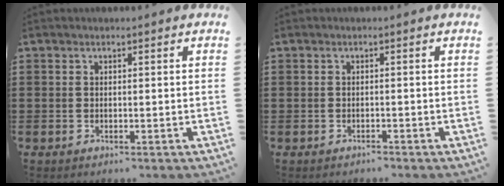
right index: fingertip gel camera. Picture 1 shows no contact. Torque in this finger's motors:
{"motor_torque": [-0.56, 1.58, -1.05, -0.21]}